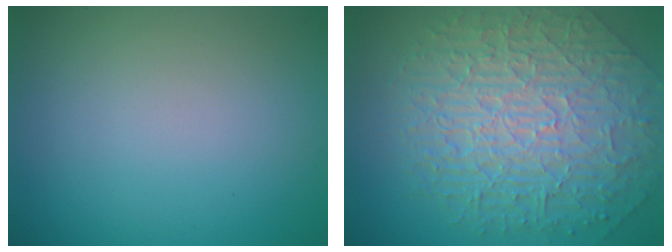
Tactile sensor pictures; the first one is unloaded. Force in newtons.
{"total": 10.2, "press": 6.6, "slide": 7.7}